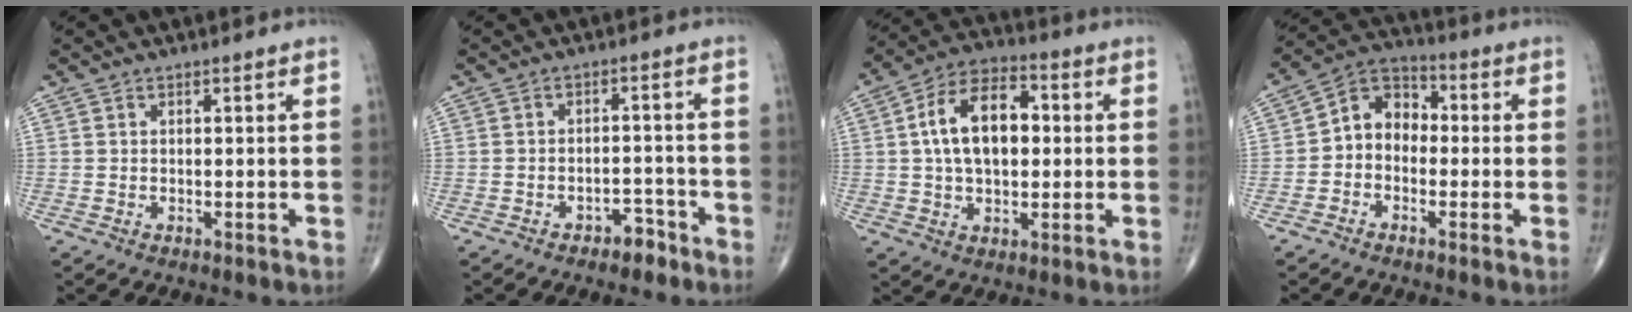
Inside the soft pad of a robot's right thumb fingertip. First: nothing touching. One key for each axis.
{"total": 3.8, "fx": -2.7, "fy": 2.0, "fz": 1.7, "tx": -0.013, "ty": 0.027, "tz": -0.036}
{"total": 13.9, "fx": 1.5, "fy": 8.3, "fz": 11.1, "tx": -0.177, "ty": 0.023, "tz": 0.018}
{"total": 8.0, "fx": -1.0, "fy": 6.4, "fz": 4.8, "tx": -0.051, "ty": 0.036, "tz": -0.040}